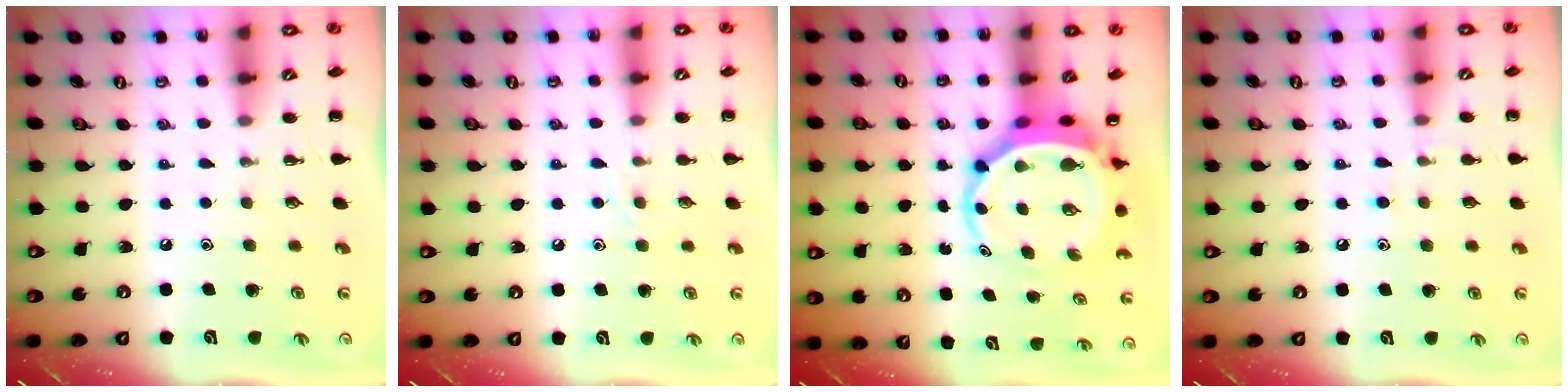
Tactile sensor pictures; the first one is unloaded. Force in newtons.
{"total": 6.2, "press": 6.0, "slide": 1.2}
{"total": 5.9, "press": 5.6, "slide": 1.8}
{"total": 6.3, "press": 6.0, "slide": 2.0}